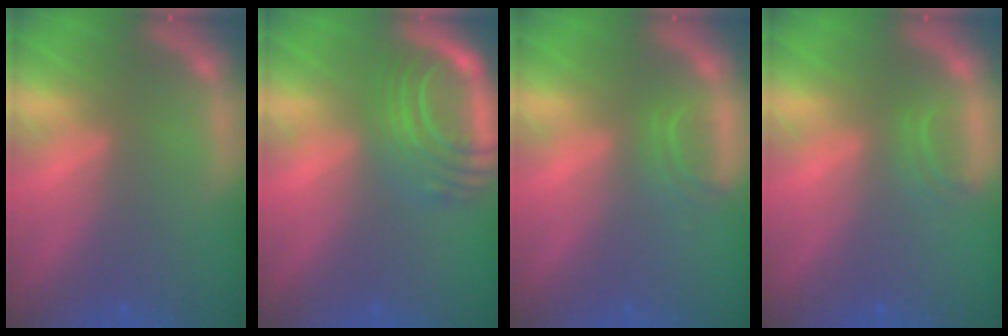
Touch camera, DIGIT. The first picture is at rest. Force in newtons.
{"total": 8.1}
{"total": 1.9}
{"total": 1.4}